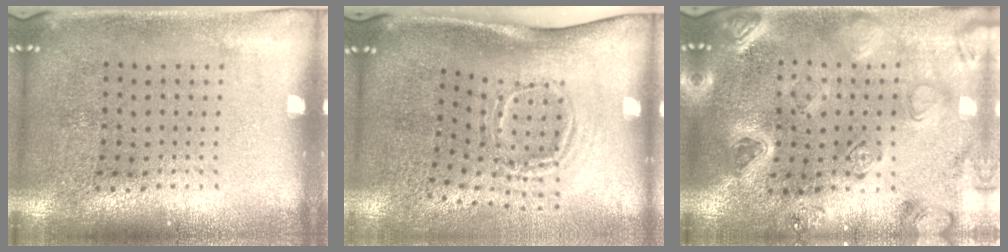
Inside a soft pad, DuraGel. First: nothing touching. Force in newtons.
{"total": 1.9, "press": 1.2, "slide": 1.5}
{"total": 2.2, "press": 2.2, "slide": 0.4}